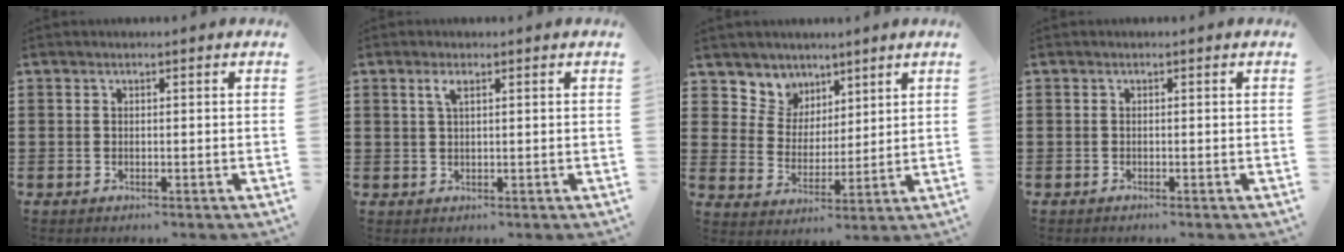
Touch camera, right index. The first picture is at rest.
{"total": 1.9, "force": [0.9, 0.5, 1.6], "torque": [-0.034, 0.005, 0.014]}
{"total": 6.0, "force": [4.1, 4.3, -0.9], "torque": [-0.025, -0.024, 0.075]}
{"total": 0.0}